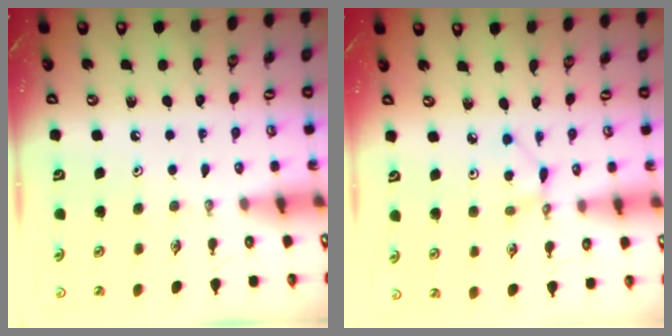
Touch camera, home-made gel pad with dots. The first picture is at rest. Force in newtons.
{"total": 2.2, "press": 2.2, "slide": 0.3}